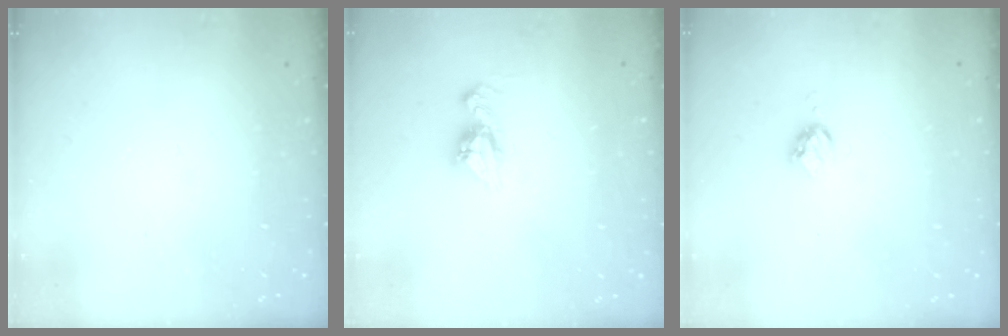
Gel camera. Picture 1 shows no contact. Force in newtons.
{"total": 8.1, "press": 8.1, "slide": 0.6}
{"total": 5.2, "press": 5.2, "slide": 0.5}